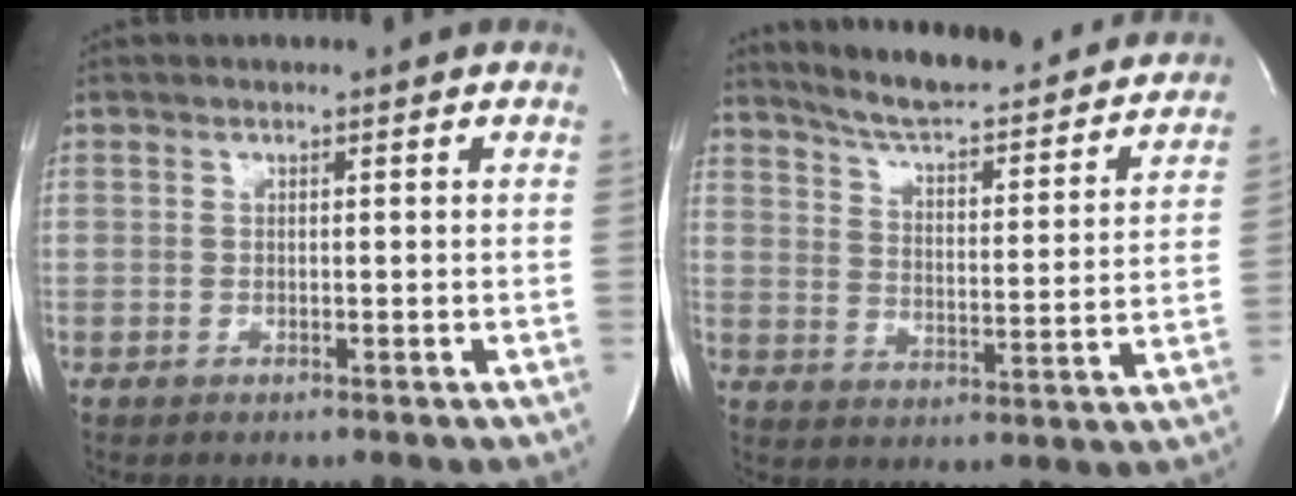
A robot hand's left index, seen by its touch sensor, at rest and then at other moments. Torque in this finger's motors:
{"motor_torque": [0.05, -0.38, 0.25, 0.08]}